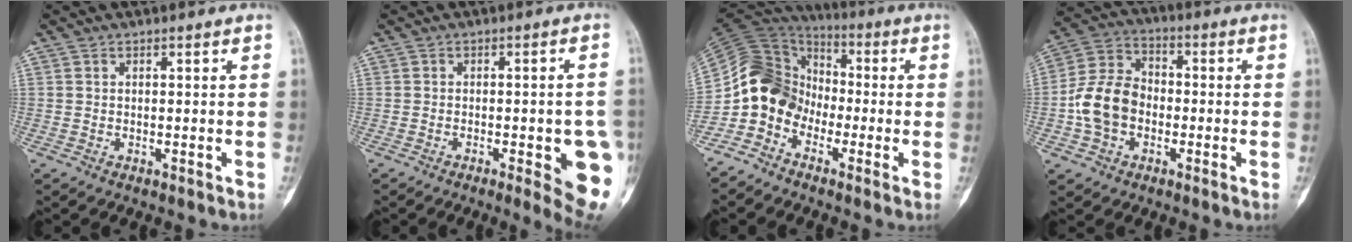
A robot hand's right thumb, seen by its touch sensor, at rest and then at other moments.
{"total": 11.5, "force": [-3.3, 3.0, 10.6], "torque": [-0.113, 0.003, -0.031]}
{"total": 12.2, "force": [-4.6, 9.9, 5.4], "torque": [-0.084, 0.067, -0.102]}
{"total": 11.3, "force": [-2.2, 8.6, 7.0], "torque": [-0.127, 0.037, -0.049]}